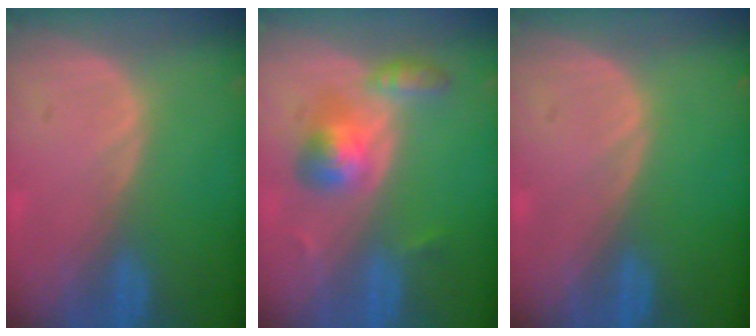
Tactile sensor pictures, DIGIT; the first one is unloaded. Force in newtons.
{"total": 5.4, "press": 5.3, "slide": 1.4}
{"total": 0.0}